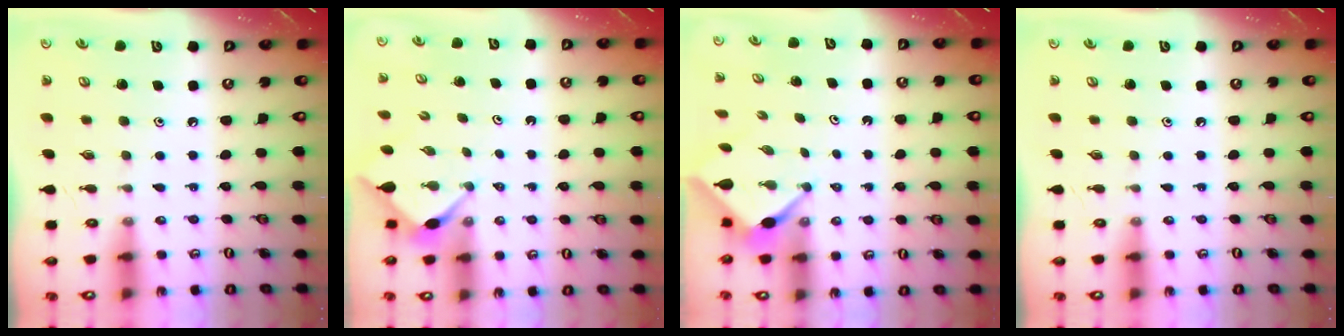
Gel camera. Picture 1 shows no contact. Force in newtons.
{"total": 2.6, "press": 2.6, "slide": 0.3}
{"total": 2.7, "press": 2.7, "slide": 0.1}
{"total": 0.0}